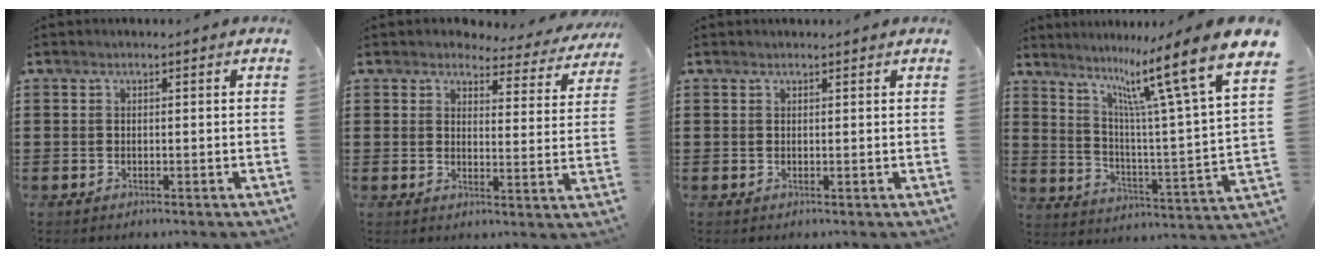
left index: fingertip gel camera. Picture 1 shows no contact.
{"total": 4.0, "force": [3.8, 0.9, 1.0], "torque": [-0.031, -0.019, 0.063]}
{"total": 0.6, "force": [0.6, 0.0, 0.2], "torque": [-0.004, -0.001, 0.012]}
{"total": 13.5, "force": [9.2, 0.2, 9.8], "torque": [-0.188, -0.072, 0.135]}